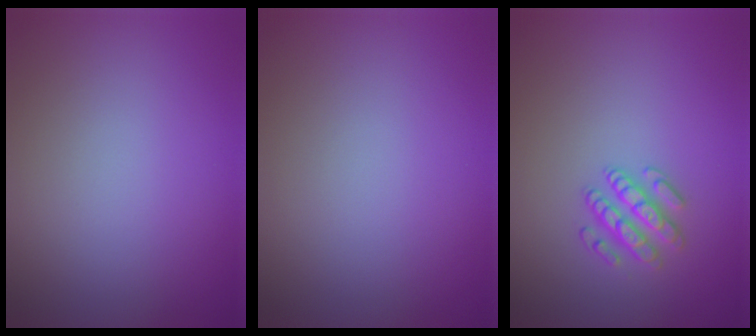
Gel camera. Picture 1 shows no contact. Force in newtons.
{"total": 0.0}
{"total": 2.4, "press": 2.3, "slide": 0.6}